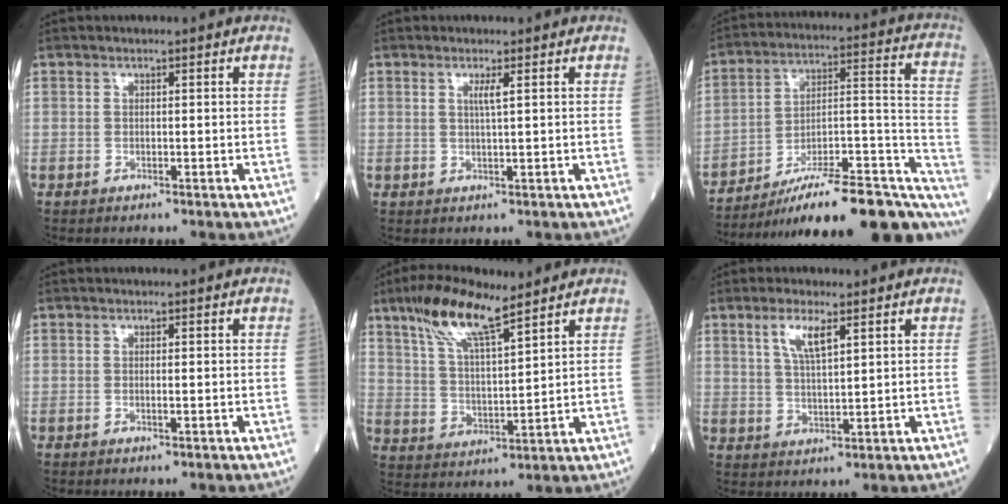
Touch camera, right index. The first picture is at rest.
{"total": 1.7, "force": [0.6, -0.3, 1.5], "torque": [-0.031, -0.004, 0.012]}
{"total": 26.0, "force": [-19.4, 5.2, 16.5], "torque": [-0.160, 0.023, -0.285]}
{"total": 0.7, "force": [-0.1, 0.0, 0.7], "torque": [-0.015, -0.003, -0.001]}
{"total": 11.3, "force": [7.9, 2.0, 7.8], "torque": [-0.157, 0.010, 0.149]}
{"total": 5.1, "force": [2.7, 1.0, 4.2], "torque": [-0.087, 0.001, 0.054]}